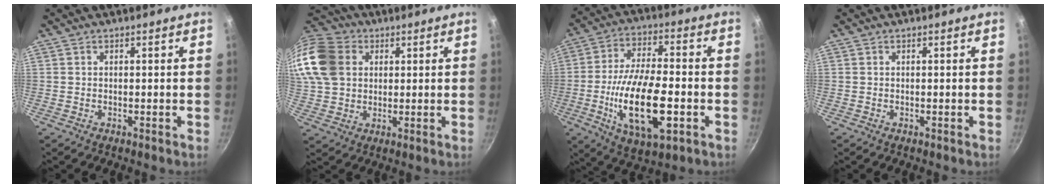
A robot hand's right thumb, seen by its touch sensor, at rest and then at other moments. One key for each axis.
{"total": 20.9, "fx": 5.5, "fy": 16.6, "fz": 11.3, "tx": -0.263, "ty": 0.033, "tz": 0.100}
{"total": 18.9, "fx": -4.6, "fy": 7.9, "fz": 16.6, "tx": -0.295, "ty": 0.012, "tz": -0.080}
{"total": 0.0}